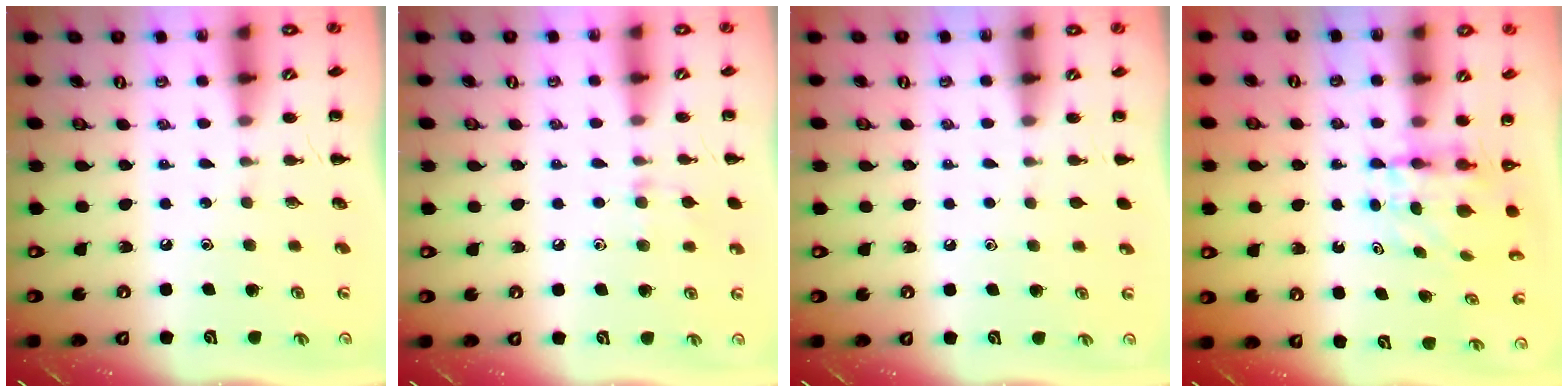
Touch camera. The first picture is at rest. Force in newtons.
{"total": 6.6, "press": 6.3, "slide": 2.2}
{"total": 1.1, "press": 1.1, "slide": 0.2}
{"total": 4.7, "press": 4.7, "slide": 0.5}